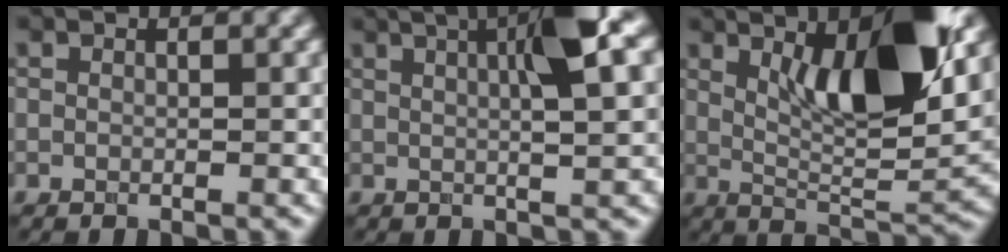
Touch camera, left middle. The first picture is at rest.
{"total": 7.8, "force": [2.5, 1.7, 7.2], "torque": [-0.095, 0.014, 0.035]}
{"total": 9.9, "force": [3.7, 2.5, 8.9], "torque": [-0.134, -0.015, 0.069]}